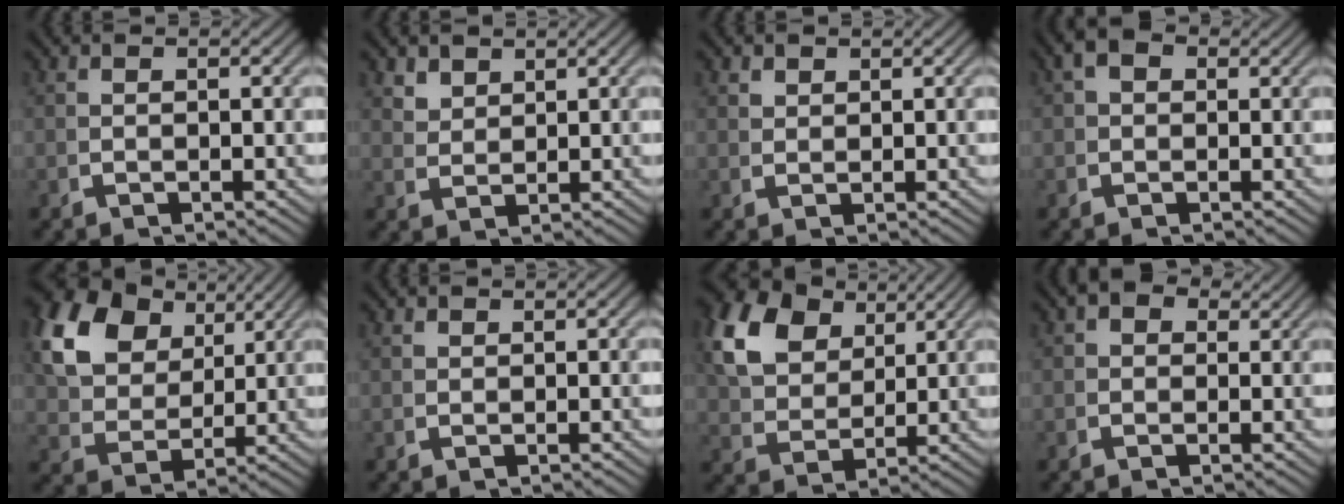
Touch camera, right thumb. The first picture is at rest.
{"total": 2.4, "force": [2.3, 0.5, 0.6], "torque": [-0.006, -0.001, 0.053]}
{"total": 1.4, "force": [1.4, 0.1, 0.1], "torque": [0.004, 0.001, 0.034]}
{"total": 2.3, "force": [1.0, 1.6, 1.3], "torque": [-0.027, 0.001, 0.012]}
{"total": 11.4, "force": [4.1, 8.1, 6.9], "torque": [-0.160, -0.008, 0.079]}
{"total": 0.7, "force": [0.7, 0.0, -0.1], "torque": [0.005, 0.000, 0.018]}
{"total": 10.2, "force": [4.1, 7.0, 6.1], "torque": [-0.142, -0.010, 0.082]}
{"total": 2.5, "force": [1.1, 1.9, 1.1], "torque": [-0.019, 0.000, 0.014]}